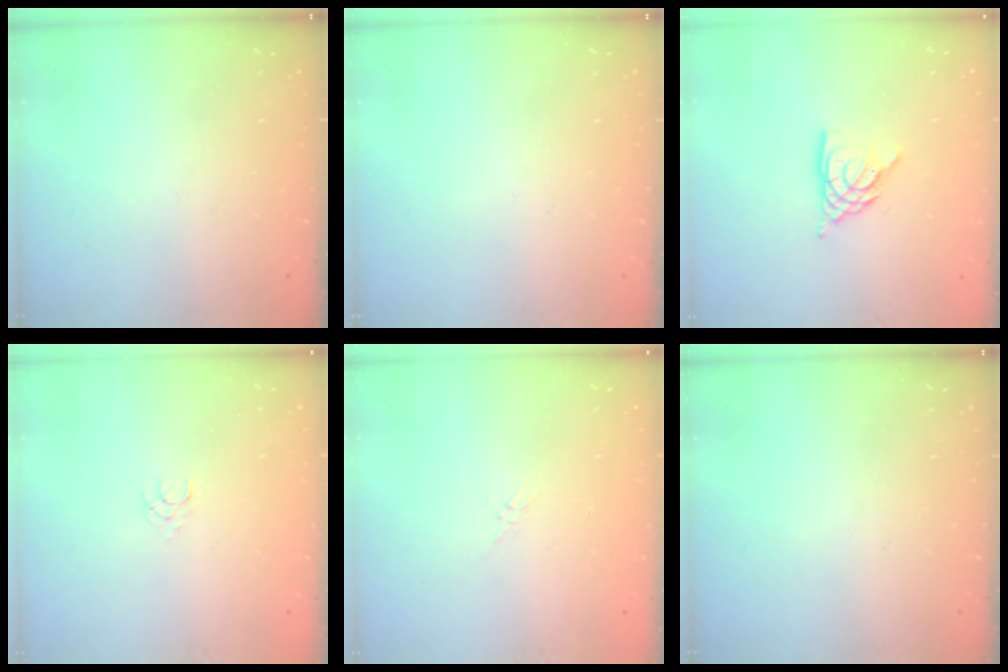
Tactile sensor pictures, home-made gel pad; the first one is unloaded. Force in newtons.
{"total": 0.0}
{"total": 9.0, "press": 8.9, "slide": 1.2}
{"total": 1.5, "press": 1.5, "slide": 0.2}
{"total": 0.5, "press": 0.5, "slide": 0.2}
{"total": 0.0}